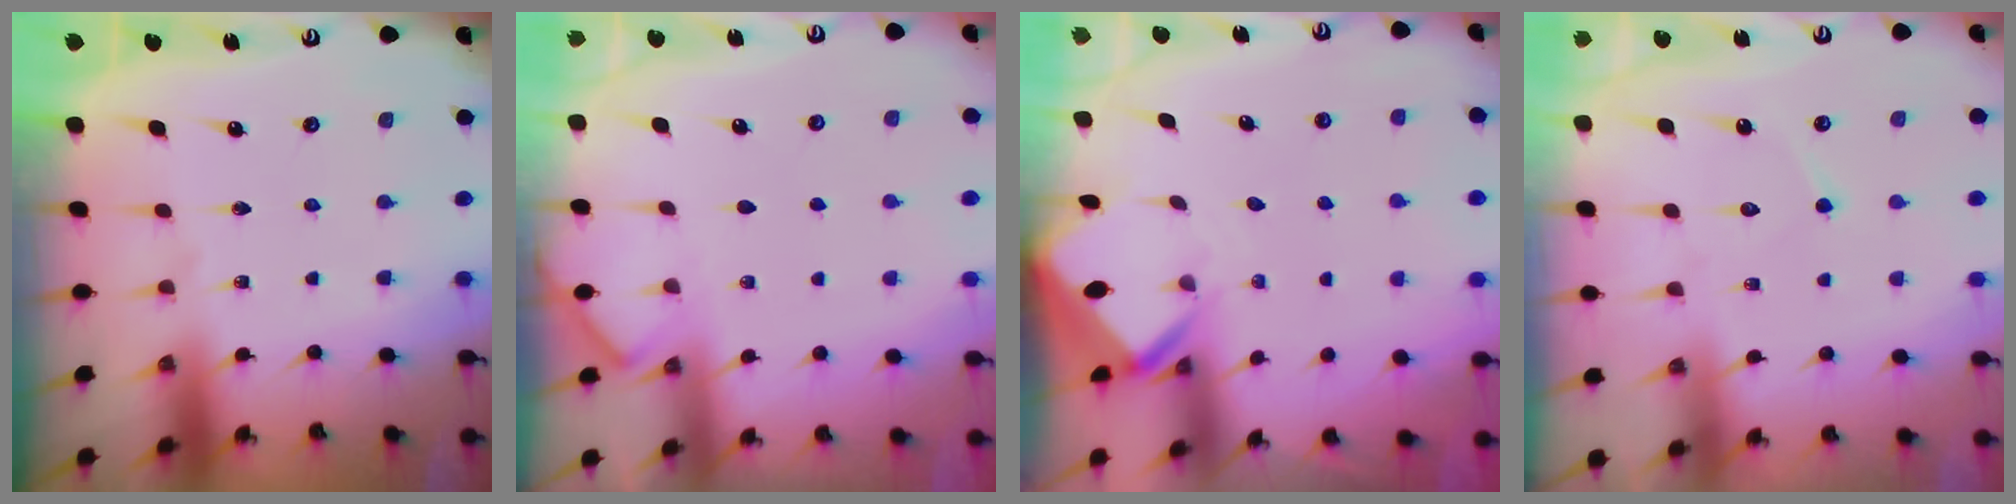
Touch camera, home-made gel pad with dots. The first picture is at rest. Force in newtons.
{"total": 3.6, "press": 3.6, "slide": 0.3}
{"total": 2.9, "press": 2.9, "slide": 0.2}
{"total": 5.4, "press": 5.4, "slide": 0.5}